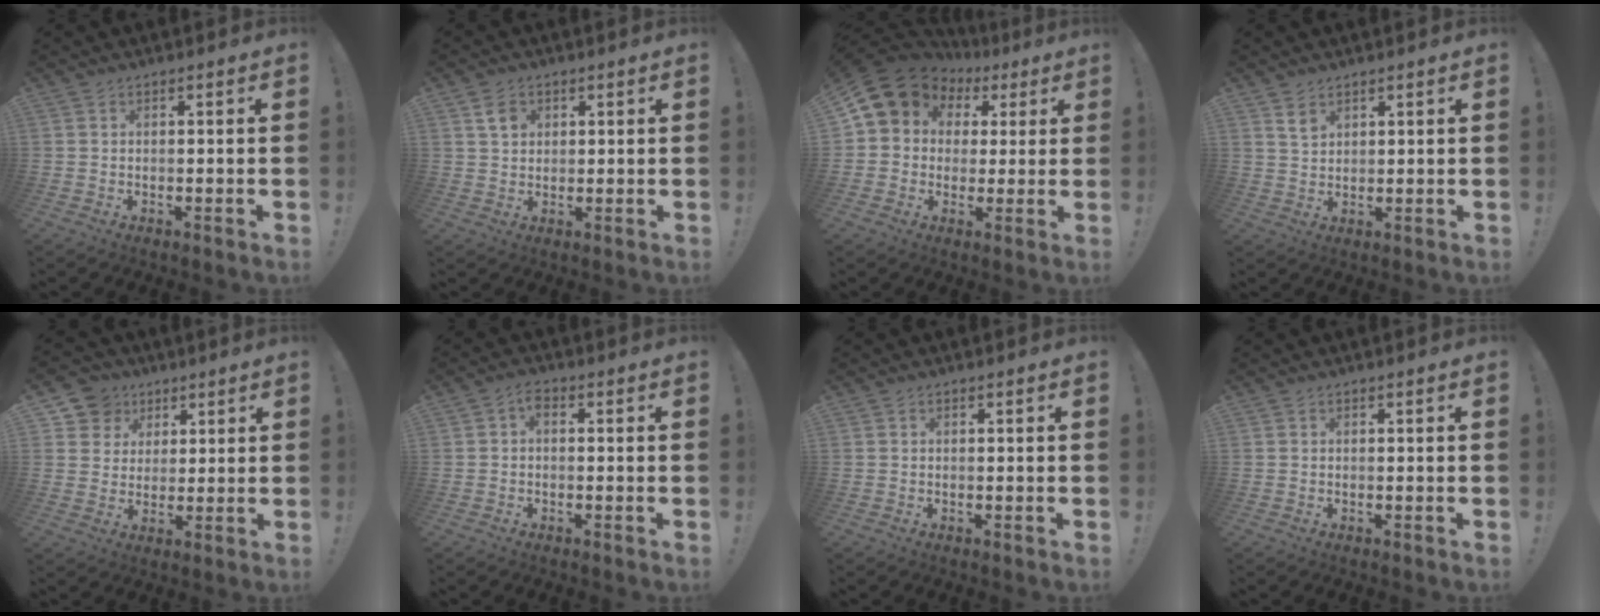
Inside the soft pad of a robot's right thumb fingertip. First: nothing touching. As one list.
[{"total": 3.8, "force": [2.0, 3.0, 1.2], "torque": [-0.013, -0.003, 0.035]}, {"total": 10.1, "force": [3.9, 8.5, 3.9], "torque": [-0.062, -0.021, 0.079]}, {"total": 3.1, "force": [2.4, 1.8, 1.0], "torque": [-0.005, -0.017, 0.043]}, {"total": 8.9, "force": [4.0, 7.7, 1.6], "torque": [-0.021, -0.026, 0.081]}, {"total": 2.4, "force": [-0.2, 1.4, 2.0], "torque": [-0.030, 0.002, -0.006]}, {"total": 0.0}, {"total": 0.0}]